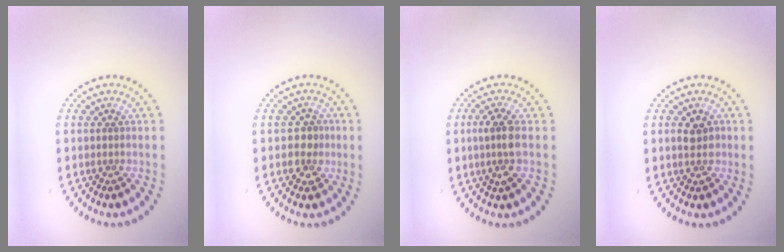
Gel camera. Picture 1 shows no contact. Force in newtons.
{"total": 2.0, "press": 1.9, "slide": 0.7}
{"total": 2.6, "press": 2.4, "slide": 0.9}
{"total": 1.9, "press": 1.9, "slide": 0.0}